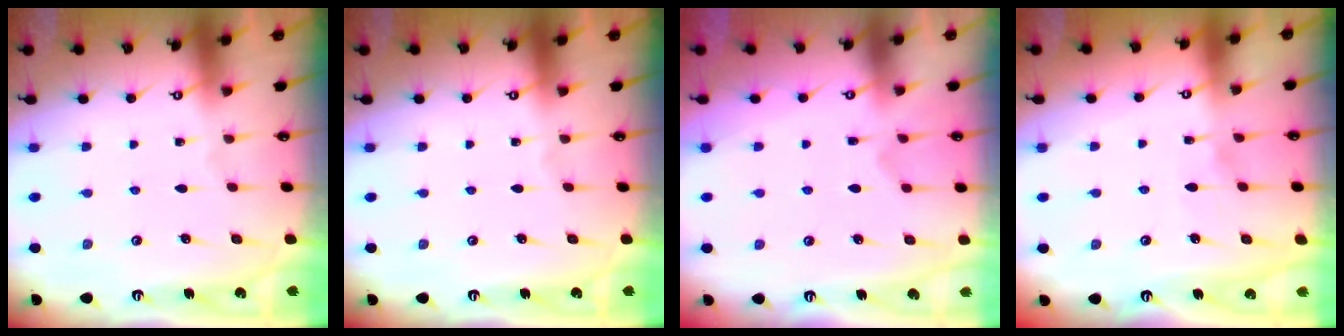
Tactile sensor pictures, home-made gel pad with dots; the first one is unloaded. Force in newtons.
{"total": 0.0}
{"total": 2.9, "press": 2.6, "slide": 1.3}
{"total": 4.9, "press": 4.9, "slide": 0.6}